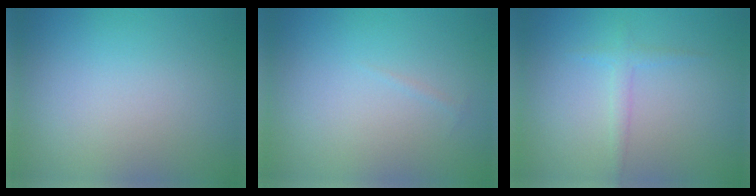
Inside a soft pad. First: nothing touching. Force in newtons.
{"total": 0.8, "press": 0.8, "slide": 0.2}
{"total": 1.3, "press": 1.3, "slide": 0.1}